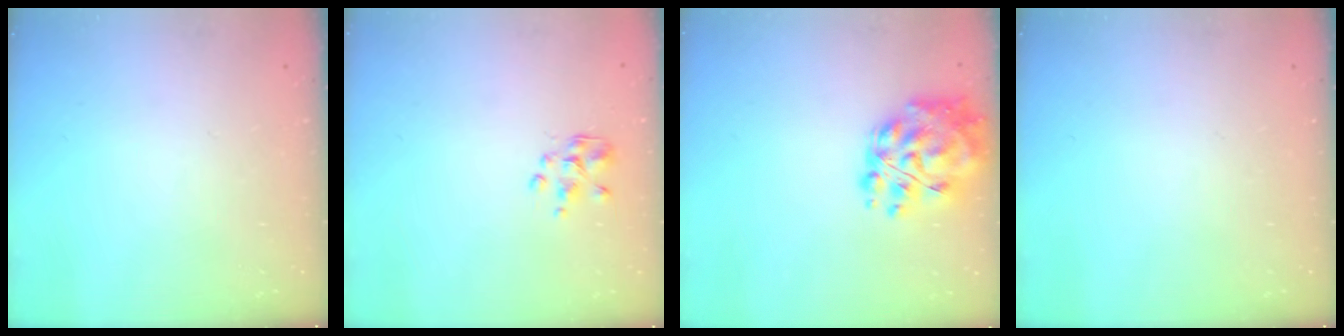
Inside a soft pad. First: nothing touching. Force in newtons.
{"total": 2.3, "press": 2.1, "slide": 0.8}
{"total": 14.5, "press": 13.7, "slide": 4.7}
{"total": 0.0}